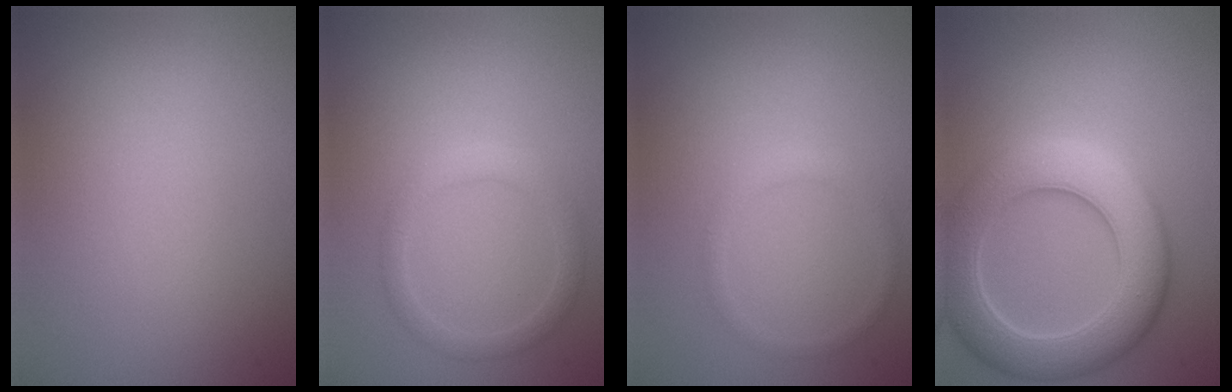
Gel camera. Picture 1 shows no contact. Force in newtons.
{"total": 2.0, "press": 2.0, "slide": 0.1}
{"total": 1.2, "press": 1.2, "slide": 0.0}
{"total": 7.9, "press": 7.9, "slide": 0.6}